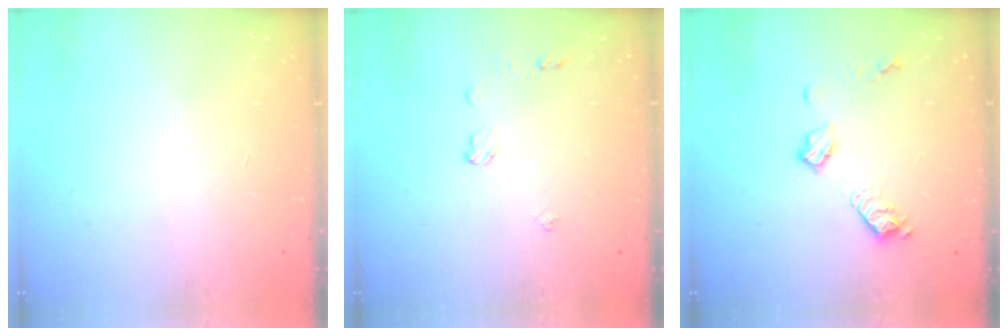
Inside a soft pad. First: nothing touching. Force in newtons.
{"total": 4.5, "press": 4.4, "slide": 0.6}
{"total": 9.8, "press": 9.8, "slide": 0.4}